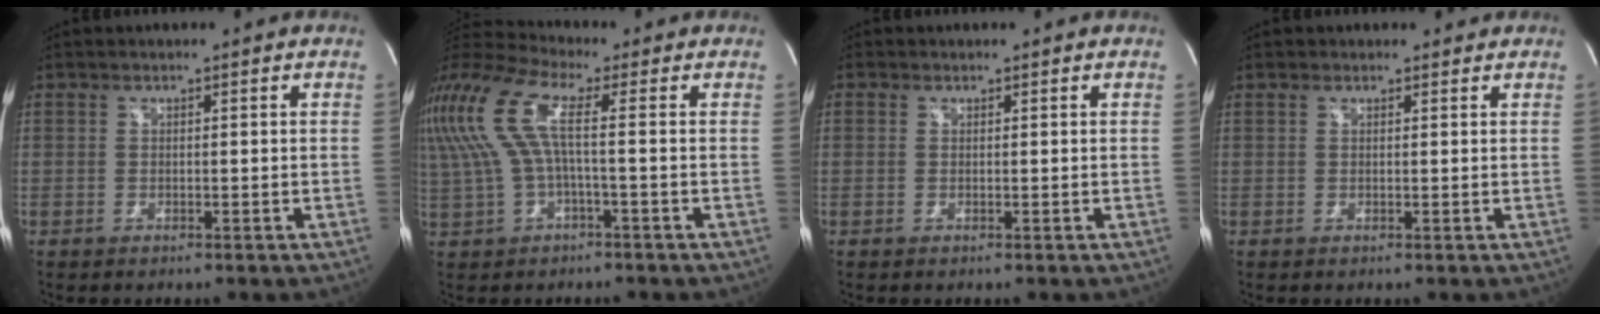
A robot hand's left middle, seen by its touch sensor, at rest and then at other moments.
{"total": 11.1, "force": [1.4, 2.2, 10.8], "torque": [-0.248, 0.041, 0.023]}
{"total": 1.0, "force": [-0.5, -0.7, -0.5], "torque": [0.011, -0.011, -0.011]}
{"total": 1.3, "force": [1.0, 0.8, -0.2], "torque": [0.007, 0.009, 0.010]}